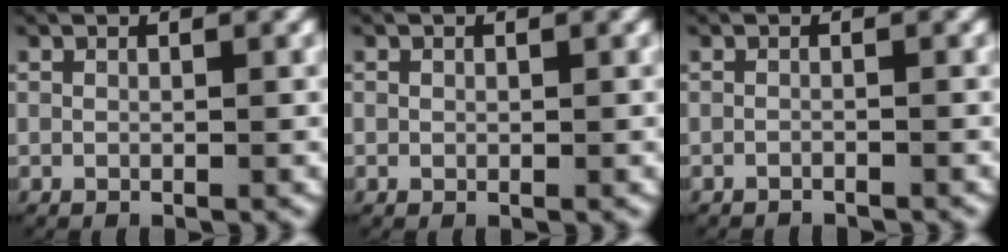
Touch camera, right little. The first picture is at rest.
{"total": 0.6, "force": [0.1, 0.6, 0.1], "torque": [-0.004, -0.003, 0.004]}
{"total": 1.0, "force": [-1.0, 0.0, 0.0], "torque": [-0.005, -0.006, -0.014]}